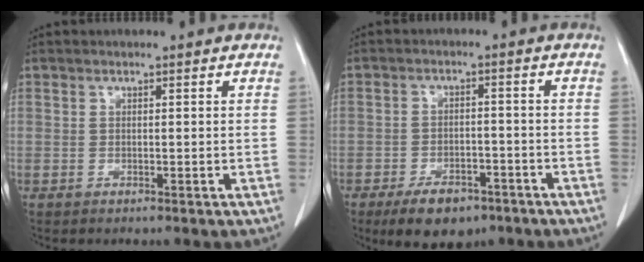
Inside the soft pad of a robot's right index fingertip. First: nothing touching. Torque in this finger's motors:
{"motor_torque": [-0.08, -0.33, -0.04, -0.03]}